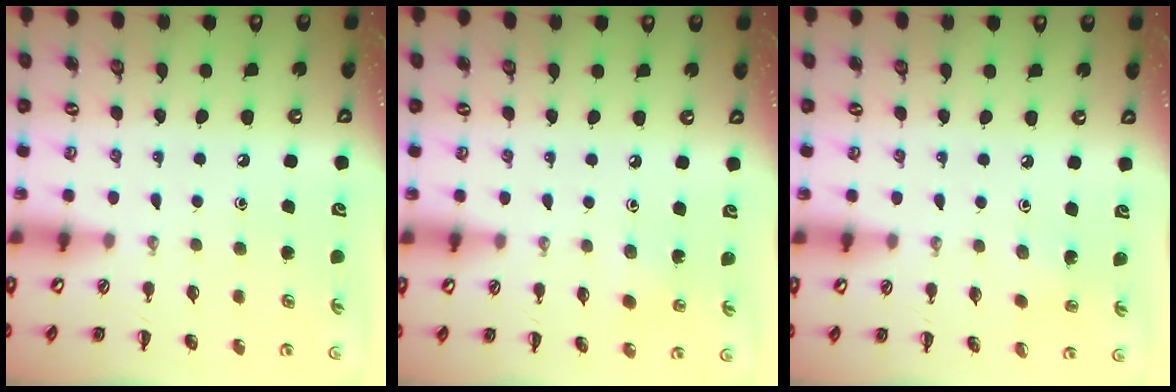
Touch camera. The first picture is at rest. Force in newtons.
{"total": 2.1, "press": 2.0, "slide": 0.6}
{"total": 1.3, "press": 1.2, "slide": 0.6}